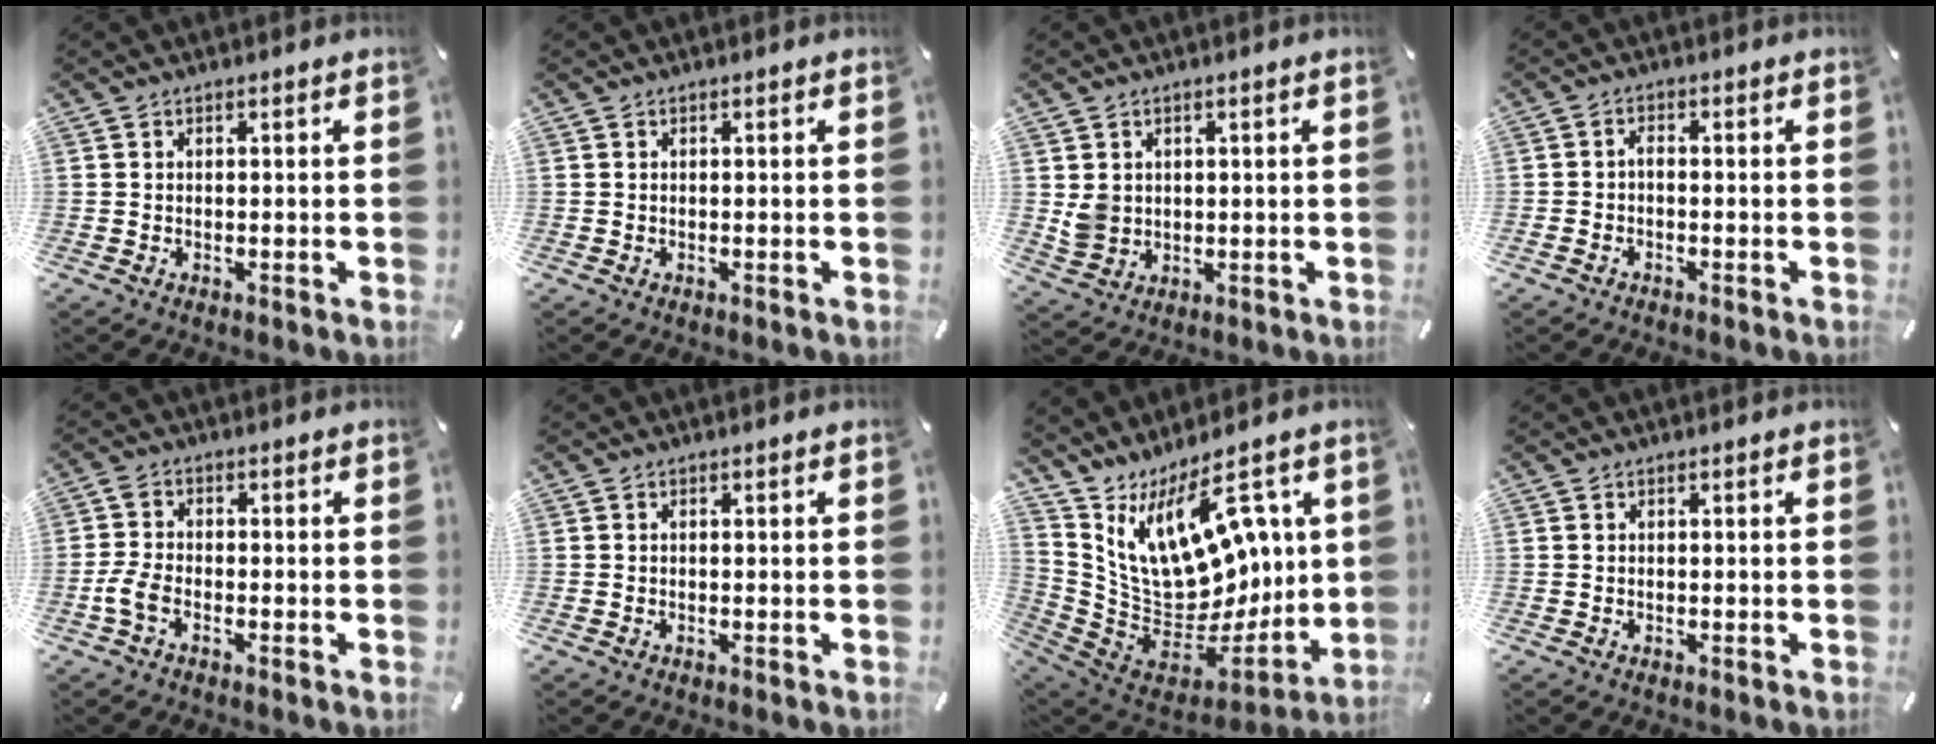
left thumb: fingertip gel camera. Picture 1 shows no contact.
{"total": 0.0}
{"total": 4.6, "force": [1.3, 4.2, 1.2], "torque": [-0.014, 0.003, 0.025]}
{"total": 1.5, "force": [-1.0, 0.5, 1.0], "torque": [-0.020, 0.005, -0.020]}
{"total": 4.4, "force": [-2.0, 2.4, 3.1], "torque": [-0.076, 0.001, -0.041]}
{"total": 0.0}
{"total": 20.3, "force": [8.6, 11.3, 14.5], "torque": [-0.262, -0.080, 0.161]}
{"total": 0.0}